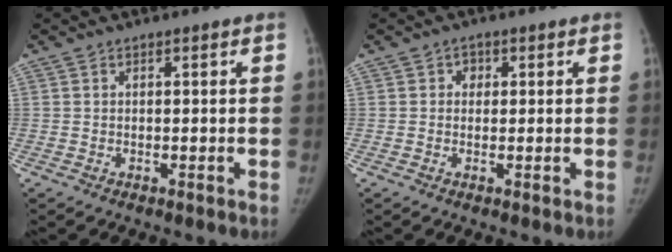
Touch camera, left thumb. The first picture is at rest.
{"total": 1.6, "force": [0.4, 1.5, 0.5], "torque": [0.008, 0.002, 0.000]}